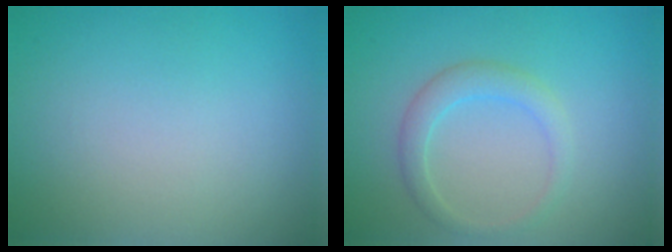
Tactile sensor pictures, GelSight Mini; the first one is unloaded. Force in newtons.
{"total": 2.2, "press": 2.2, "slide": 0.2}